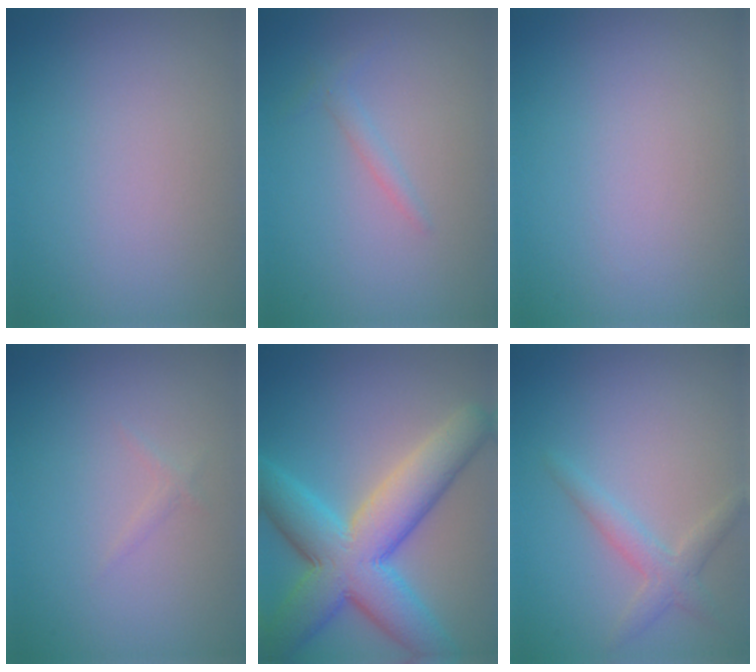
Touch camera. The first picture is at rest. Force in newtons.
{"total": 0.9, "press": 0.9, "slide": 0.1}
{"total": 0.0}
{"total": 0.5, "press": 0.5, "slide": 0.0}
{"total": 10.2, "press": 10.1, "slide": 0.3}
{"total": 2.2, "press": 2.2, "slide": 0.1}